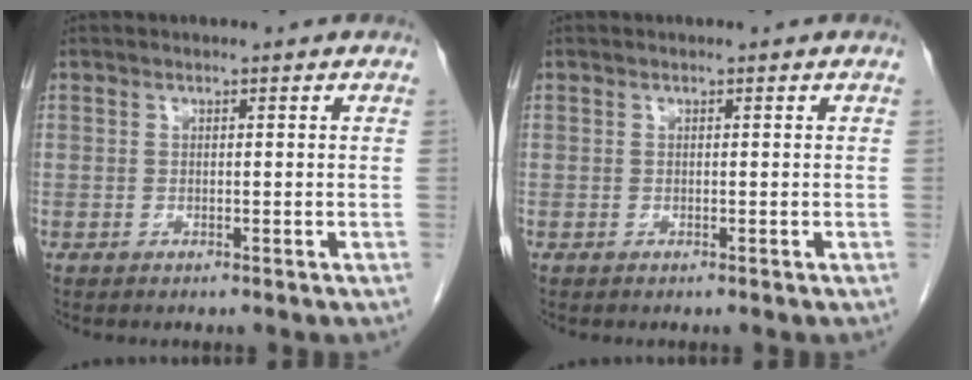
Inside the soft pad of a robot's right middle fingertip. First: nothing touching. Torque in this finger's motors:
{"motor_torque": [0.00, 0.00, 0.00, -0.01]}